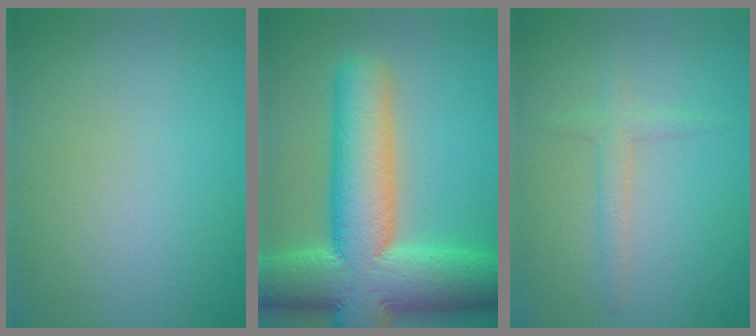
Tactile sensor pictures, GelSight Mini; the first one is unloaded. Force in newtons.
{"total": 13.4, "press": 13.4, "slide": 0.5}
{"total": 1.6, "press": 1.6, "slide": 0.1}